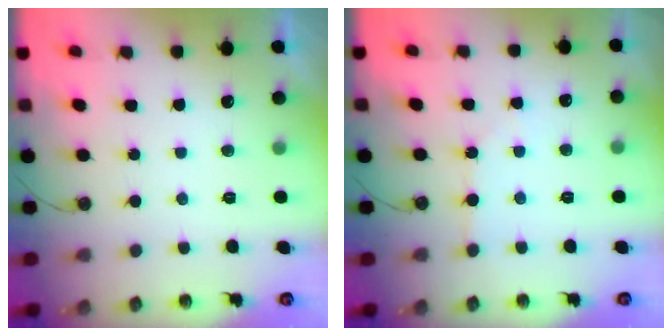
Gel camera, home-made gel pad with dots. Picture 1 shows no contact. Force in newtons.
{"total": 2.9, "press": 2.8, "slide": 0.4}